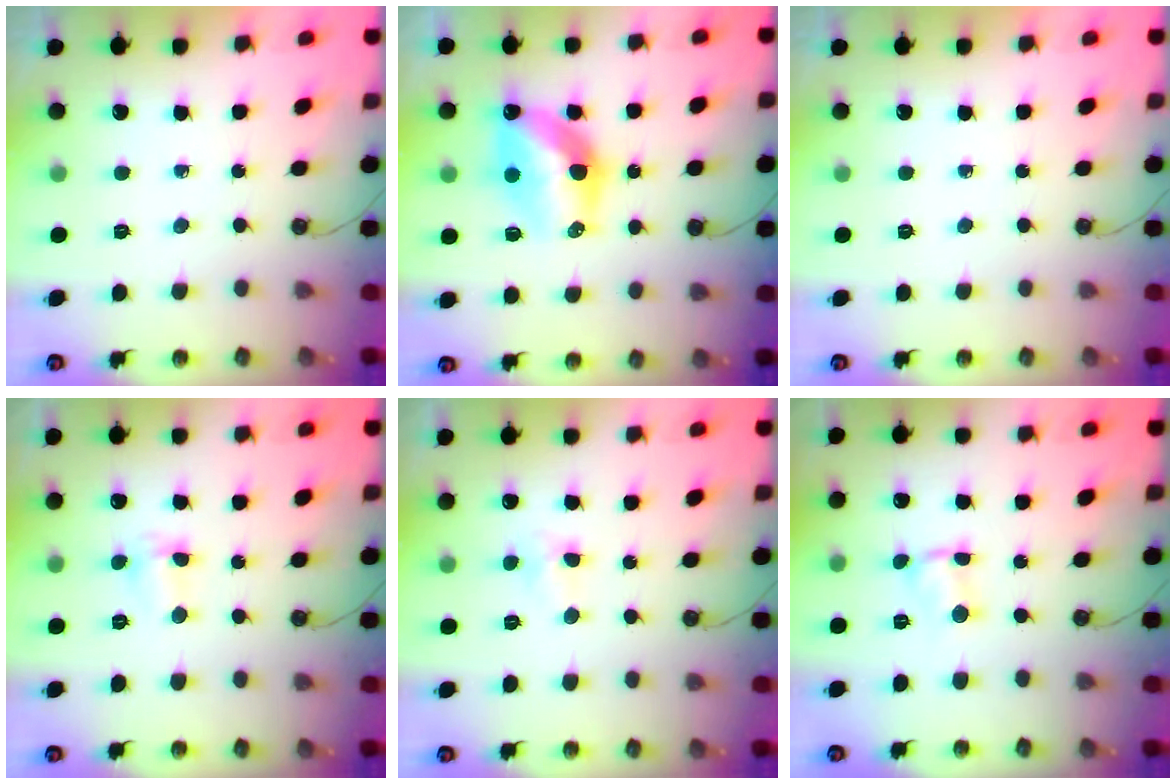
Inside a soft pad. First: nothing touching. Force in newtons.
{"total": 11.5, "press": 11.5, "slide": 0.7}
{"total": 0.0}
{"total": 1.7, "press": 1.6, "slide": 0.6}
{"total": 4.8, "press": 4.8, "slide": 0.6}
{"total": 1.6, "press": 1.6, "slide": 0.2}